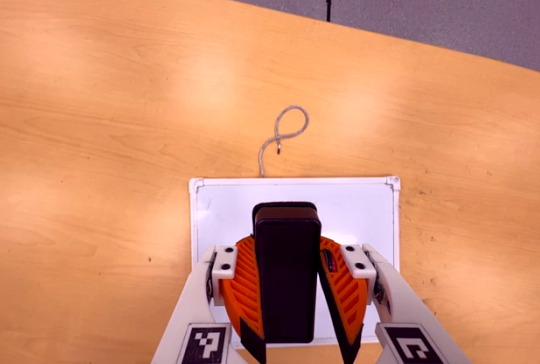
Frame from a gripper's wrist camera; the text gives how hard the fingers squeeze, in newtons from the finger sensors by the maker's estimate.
{"total": 9.7, "left": 9.0, "right": 10.5}